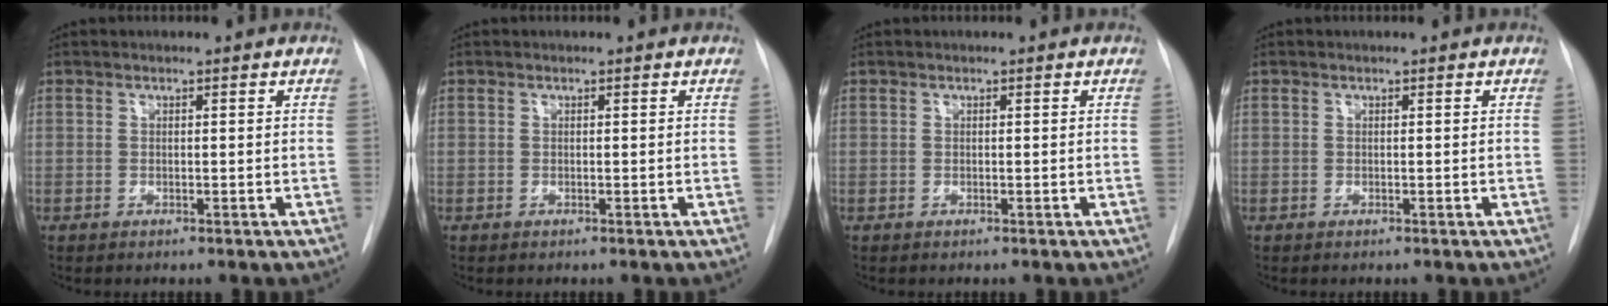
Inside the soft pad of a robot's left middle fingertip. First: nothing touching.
{"total": 0.0}
{"total": 0.0}
{"total": 0.0}